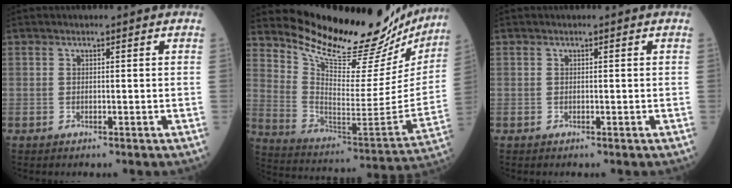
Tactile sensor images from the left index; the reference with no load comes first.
{"total": 26.7, "force": [24.7, 5.7, 8.5], "torque": [-0.139, -0.091, 0.340]}
{"total": 0.0}